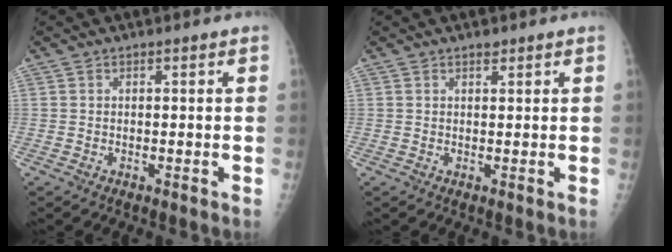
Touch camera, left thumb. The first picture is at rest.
{"total": 1.1, "force": [0.8, 0.5, 0.5], "torque": [0.000, -0.005, 0.013]}